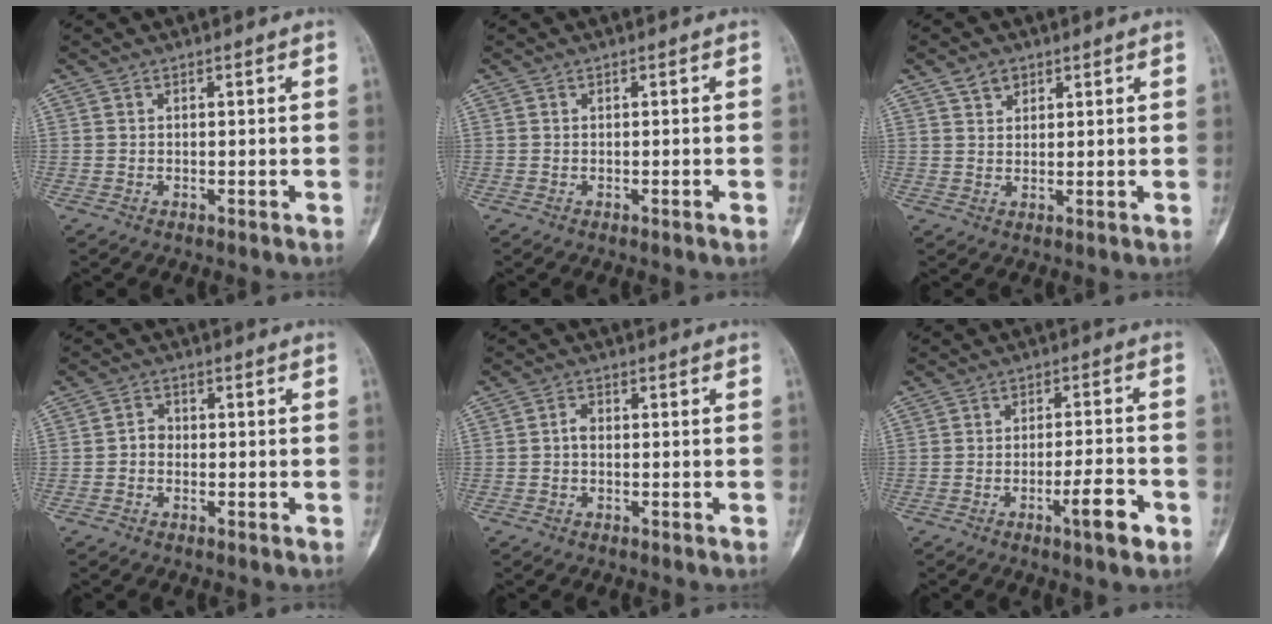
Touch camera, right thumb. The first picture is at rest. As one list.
[{"total": 0.7, "force": [-0.3, 0.0, 0.6], "torque": [-0.010, -0.001, -0.003]}, {"total": 3.1, "force": [2.0, 2.1, 1.1], "torque": [-0.008, -0.010, 0.036]}, {"total": 2.1, "force": [-0.6, 1.7, 1.0], "torque": [-0.006, 0.007, -0.018]}, {"total": 1.6, "force": [-0.3, 1.0, 1.1], "torque": [-0.016, 0.005, -0.010]}, {"total": 6.7, "force": [-3.3, 1.3, 5.7], "torque": [-0.088, 0.018, -0.048]}]